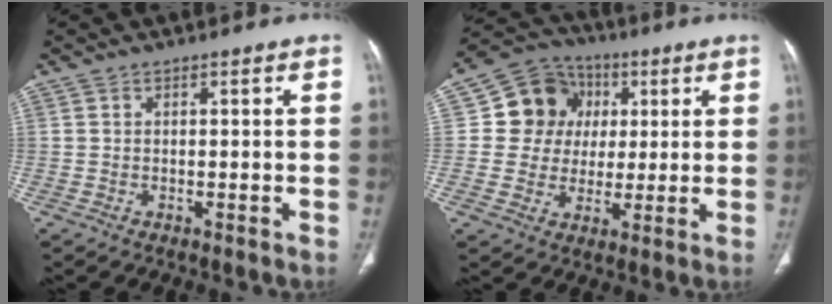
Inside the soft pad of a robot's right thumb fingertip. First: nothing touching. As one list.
[{"total": 12.2, "force": [2.5, 11.2, 4.1], "torque": [-0.027, 0.007, 0.039]}]